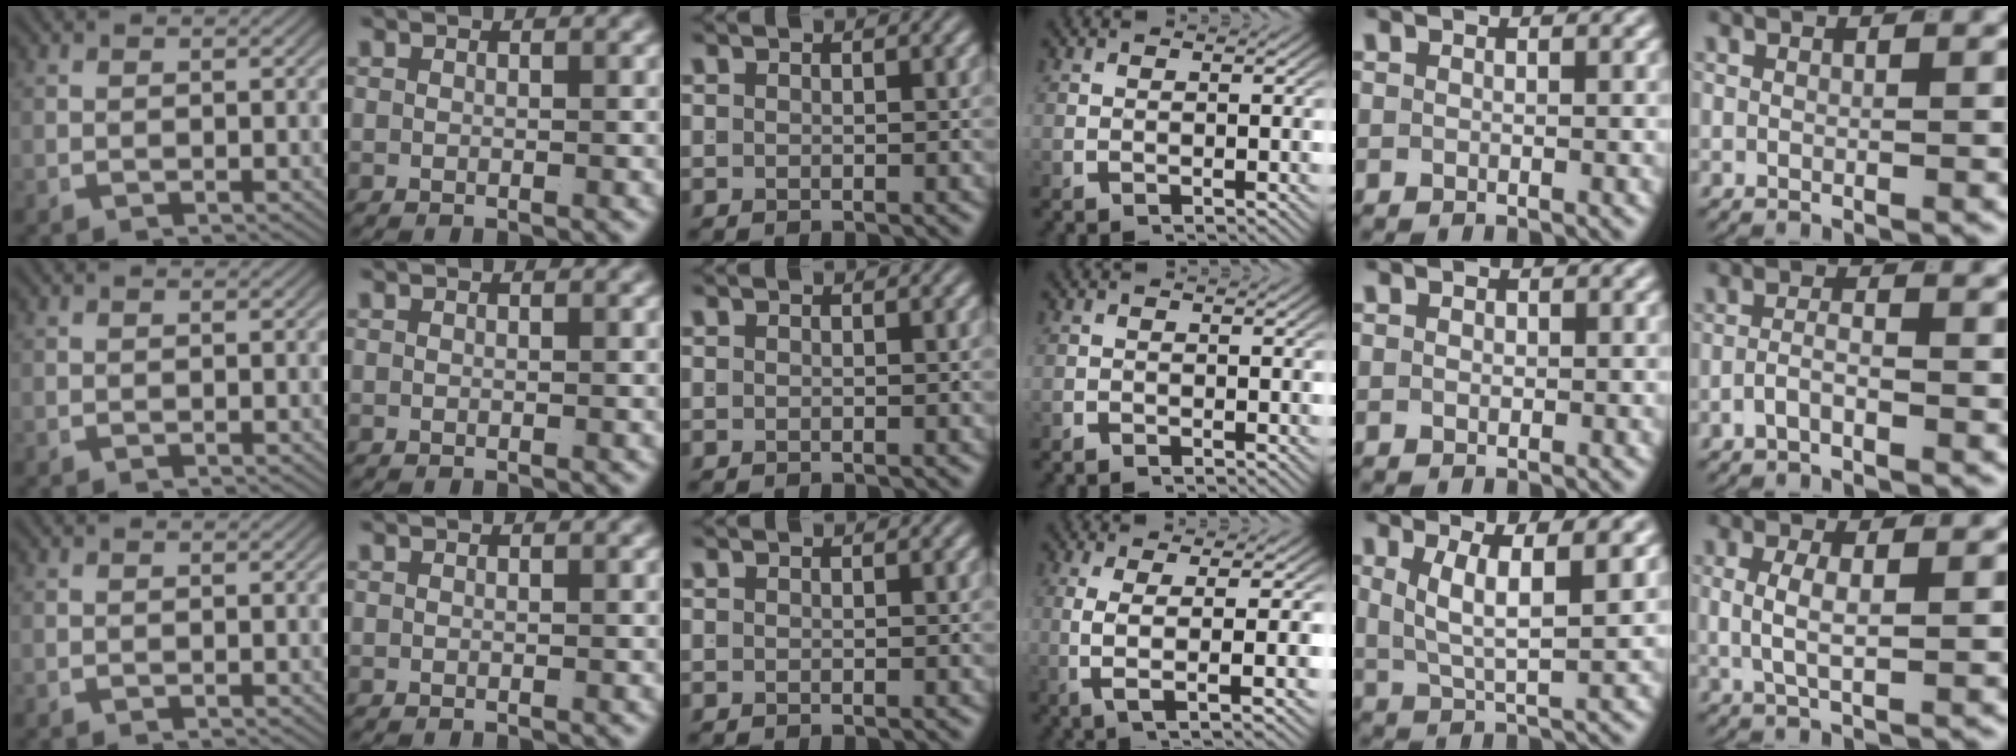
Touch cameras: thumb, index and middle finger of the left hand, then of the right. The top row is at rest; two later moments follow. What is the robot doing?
{"motion": "lift_and_place", "object": "jacket"}